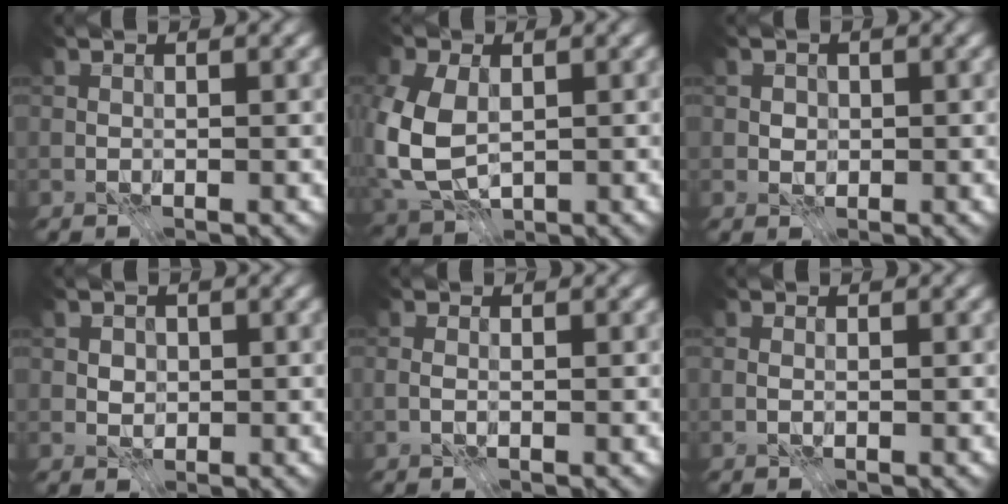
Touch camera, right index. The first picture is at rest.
{"total": 7.6, "force": [-0.2, 5.3, 5.5], "torque": [-0.147, -0.003, -0.005]}
{"total": 1.2, "force": [0.1, 1.1, 0.4], "torque": [-0.010, 0.000, 0.007]}
{"total": 1.5, "force": [0.3, 1.3, 0.7], "torque": [-0.019, 0.002, 0.011]}
{"total": 0.6, "force": [-0.4, 0.2, 0.5], "torque": [-0.008, -0.001, -0.006]}
{"total": 0.0}